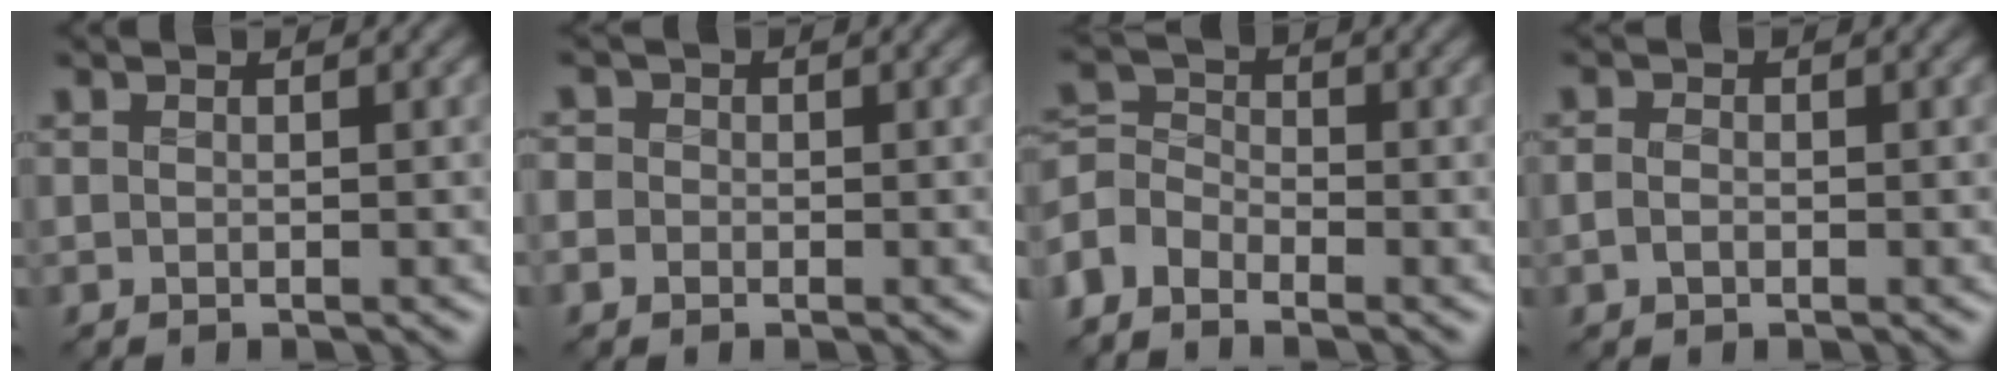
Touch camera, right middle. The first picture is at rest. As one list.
[{"total": 1.9, "force": [-0.2, 1.8, 0.7], "torque": [0.000, 0.007, -0.014]}, {"total": 4.0, "force": [-2.8, 2.2, 1.7], "torque": [-0.037, 0.004, -0.071]}, {"total": 1.2, "force": [-0.3, 0.8, 0.7], "torque": [-0.016, 0.000, -0.009]}]